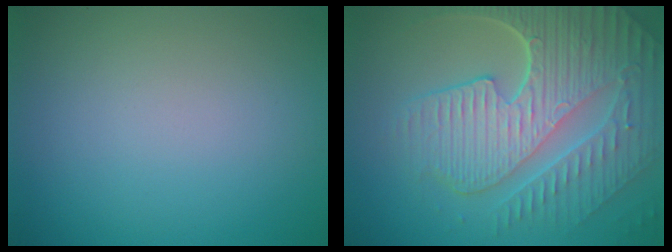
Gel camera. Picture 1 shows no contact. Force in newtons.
{"total": 9.3, "press": 6.3, "slide": 6.9}